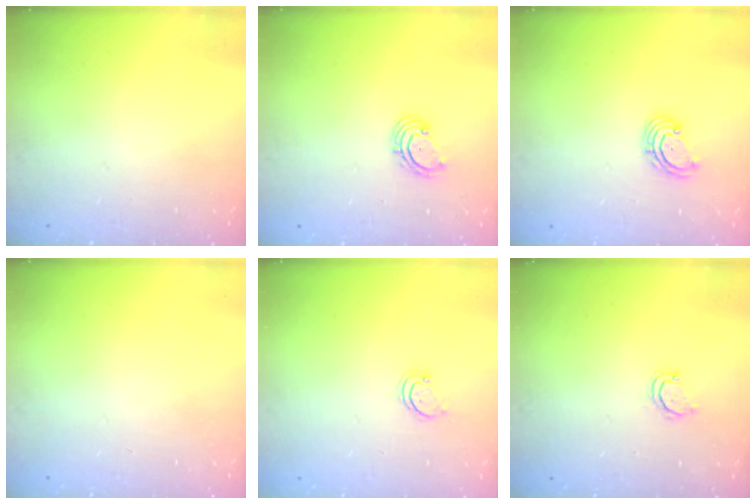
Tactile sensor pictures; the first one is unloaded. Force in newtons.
{"total": 2.2, "press": 2.1, "slide": 0.7}
{"total": 2.7, "press": 2.7, "slide": 0.6}
{"total": 0.0}
{"total": 1.9, "press": 1.9, "slide": 0.2}
{"total": 2.9, "press": 2.9, "slide": 0.3}